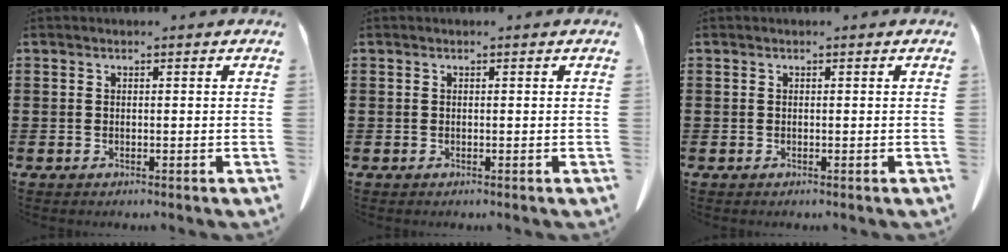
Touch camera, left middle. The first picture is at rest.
{"total": 0.0}
{"total": 0.0}